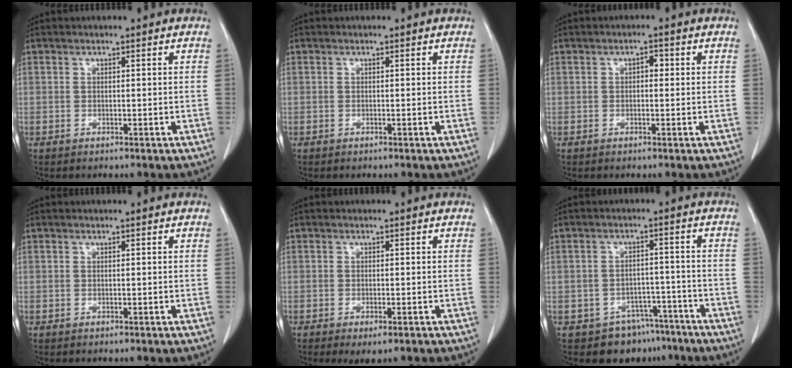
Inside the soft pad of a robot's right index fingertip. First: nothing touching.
{"total": 0.0}
{"total": 1.4, "force": [0.1, 0.8, 1.1], "torque": [-0.014, 0.006, 0.000]}
{"total": 0.0}
{"total": 2.9, "force": [-1.9, 0.7, 2.1], "torque": [-0.026, -0.006, -0.025]}
{"total": 7.4, "force": [-5.3, 5.0, 0.7], "torque": [0.011, 0.027, -0.068]}